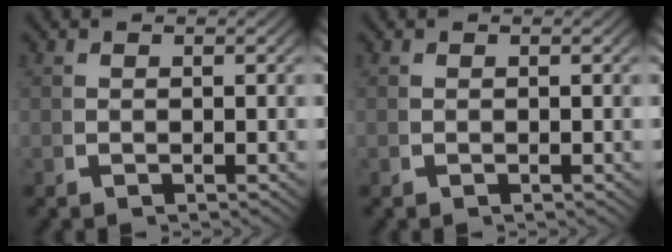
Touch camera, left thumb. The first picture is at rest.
{"total": 0.0}